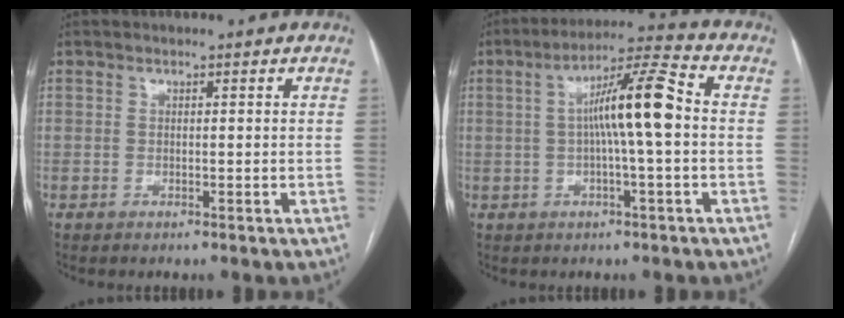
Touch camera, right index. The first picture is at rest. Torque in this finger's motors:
{"motor_torque": [1.51, -0.14, 0.81, 0.18]}